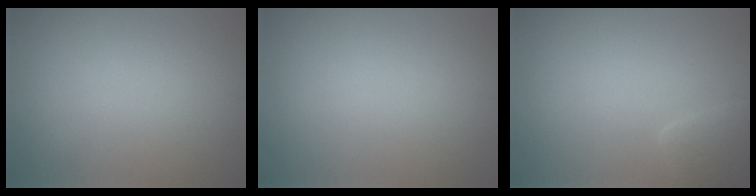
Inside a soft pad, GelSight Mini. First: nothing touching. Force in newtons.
{"total": 0.0}
{"total": 2.5, "press": 2.5, "slide": 0.3}